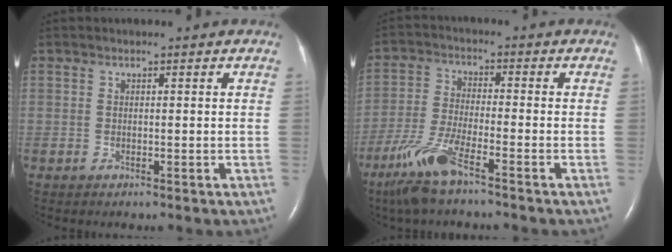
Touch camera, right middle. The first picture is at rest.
{"total": 8.6, "force": [-5.9, 0.8, 6.3], "torque": [-0.145, -0.022, -0.120]}